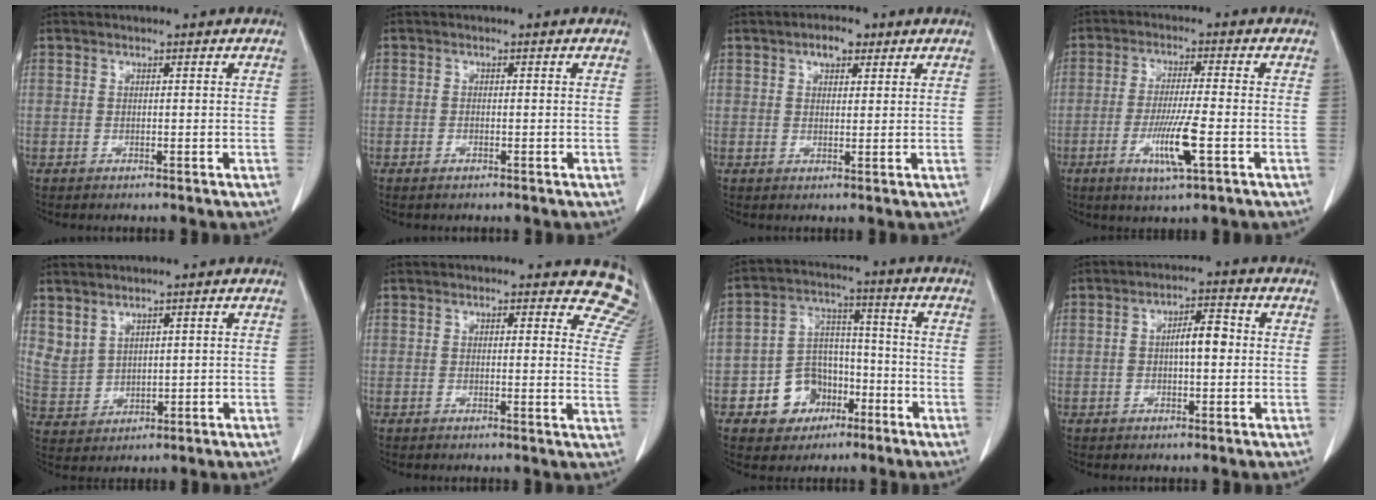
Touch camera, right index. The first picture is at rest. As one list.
[{"total": 0.9, "force": [-0.6, 0.4, 0.5], "torque": [-0.009, 0.001, -0.006]}, {"total": 3.5, "force": [2.1, 1.8, 2.2], "torque": [-0.035, 0.011, 0.034]}, {"total": 7.8, "force": [-2.7, 0.0, 7.3], "torque": [-0.138, -0.013, -0.048]}, {"total": 4.6, "force": [3.4, 2.8, 1.3], "torque": [-0.027, 0.002, 0.086]}, {"total": 7.6, "force": [6.9, 3.0, 0.9], "torque": [0.039, -0.029, 0.032]}, {"total": 9.3, "force": [-4.2, 7.6, 3.2], "torque": [-0.058, 0.027, -0.061]}, {"total": 4.8, "force": [0.1, 1.8, 4.5], "torque": [-0.076, 0.023, 0.002]}]